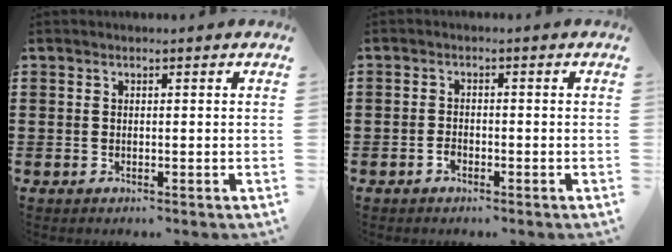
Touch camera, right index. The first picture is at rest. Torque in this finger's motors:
{"motor_torque": [1.52, 0.62, 0.22, 0.01]}